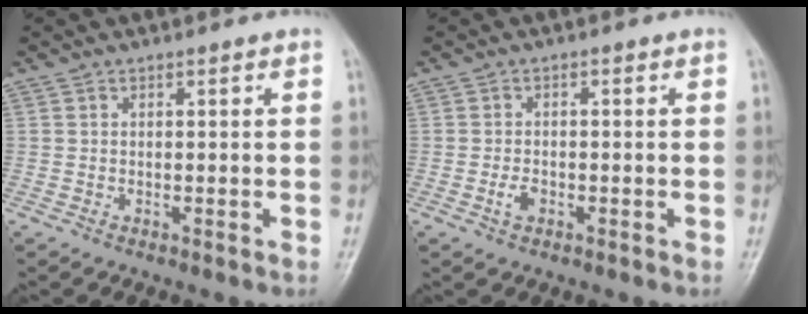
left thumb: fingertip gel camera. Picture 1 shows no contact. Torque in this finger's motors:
{"motor_torque": [0.01, 0.07, 0.28, 0.06, 0.00]}